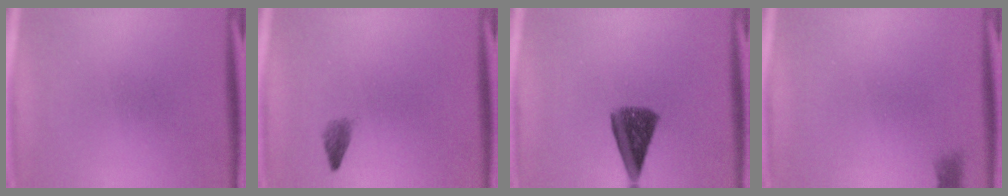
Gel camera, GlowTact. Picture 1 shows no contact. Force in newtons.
{"total": 1.4}
{"total": 8.1}
{"total": 1.1}